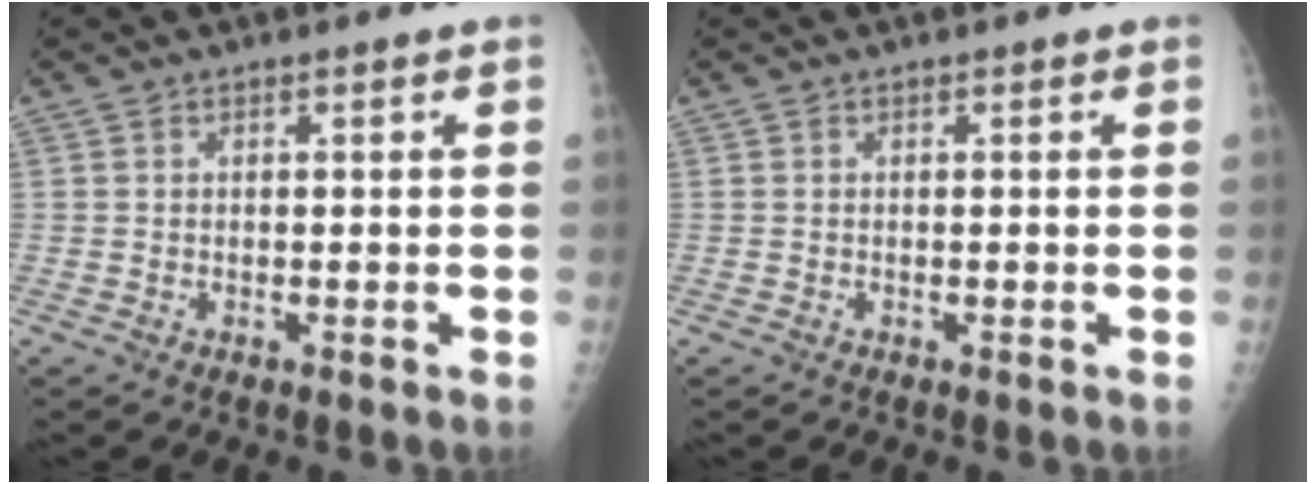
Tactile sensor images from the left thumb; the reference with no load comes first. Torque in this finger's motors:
{"motor_torque": [0.02, 0.02, -0.03, -0.06, 0.00]}